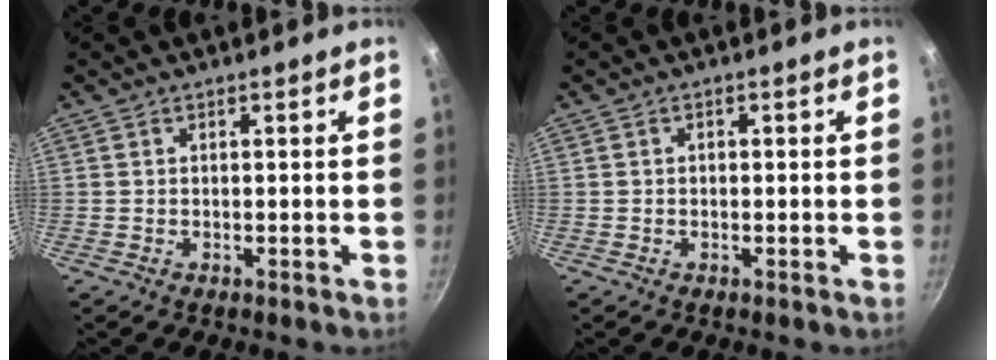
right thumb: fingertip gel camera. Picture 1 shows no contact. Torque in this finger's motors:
{"motor_torque": [-0.75, 0.03, -0.18, 0.20, 0.02]}